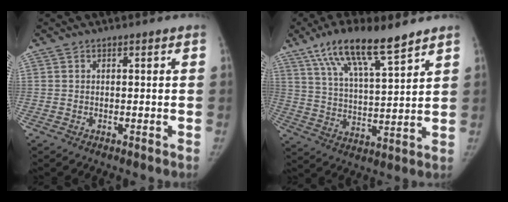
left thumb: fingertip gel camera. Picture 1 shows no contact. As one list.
[{"total": 15.1, "force": [10.1, 3.5, 10.6], "torque": [-0.174, -0.037, 0.188]}]